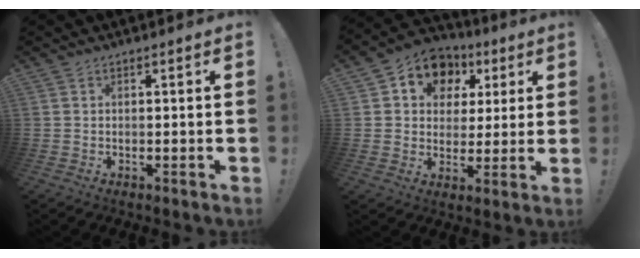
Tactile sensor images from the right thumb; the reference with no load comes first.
{"total": 10.7, "force": [4.3, 8.8, 4.1], "torque": [-0.058, -0.022, 0.083]}